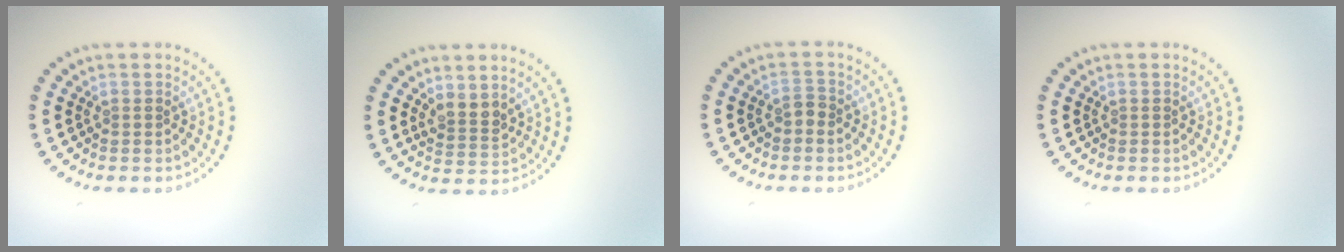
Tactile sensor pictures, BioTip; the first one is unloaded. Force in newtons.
{"total": 2.1, "press": 1.7, "slide": 1.2}
{"total": 0.9, "press": 0.9, "slide": 0.3}
{"total": 0.0}